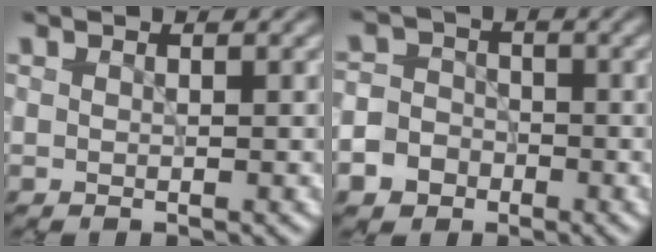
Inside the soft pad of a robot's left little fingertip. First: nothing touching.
{"total": 5.7, "force": [-3.0, 4.7, 1.4], "torque": [-0.016, -0.012, -0.066]}